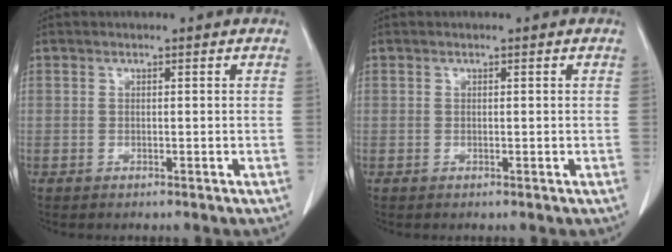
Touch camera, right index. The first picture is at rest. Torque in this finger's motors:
{"motor_torque": [0.05, -0.04, 0.02, 0.01]}